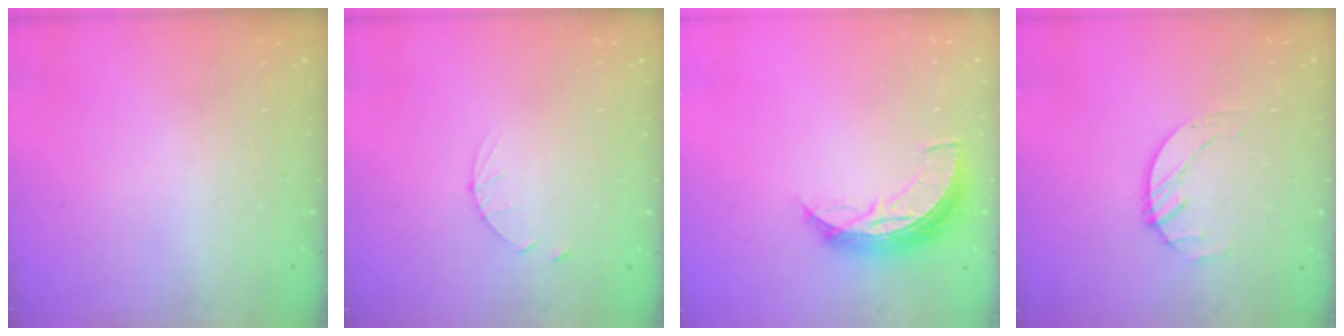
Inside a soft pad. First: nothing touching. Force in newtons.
{"total": 3.0, "press": 2.9, "slide": 0.4}
{"total": 10.1, "press": 10.1, "slide": 0.6}
{"total": 2.1, "press": 2.0, "slide": 0.3}